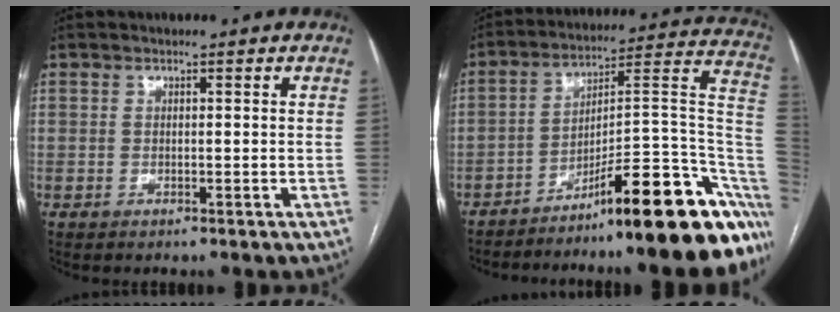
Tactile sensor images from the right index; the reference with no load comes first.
{"total": 22.9, "force": [-15.6, 2.5, 16.6], "torque": [-0.127, 0.053, -0.230]}